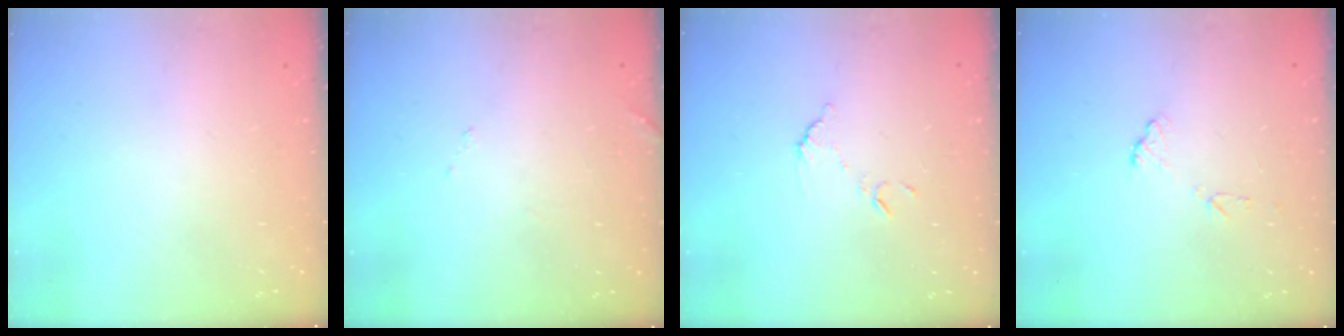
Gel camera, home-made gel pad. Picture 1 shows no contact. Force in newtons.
{"total": 7.3, "press": 7.3, "slide": 0.3}
{"total": 6.8, "press": 6.8, "slide": 0.4}
{"total": 7.9, "press": 7.9, "slide": 0.5}